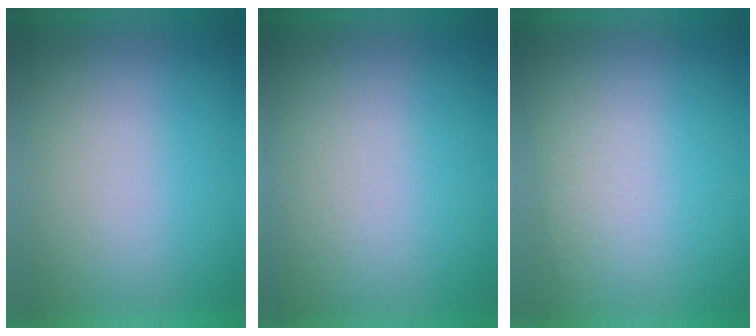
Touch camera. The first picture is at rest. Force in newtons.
{"total": 2.7}
{"total": 2.8}